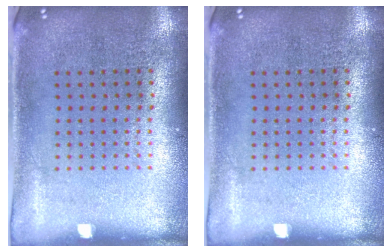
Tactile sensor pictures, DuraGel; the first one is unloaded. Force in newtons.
{"total": 0.0}